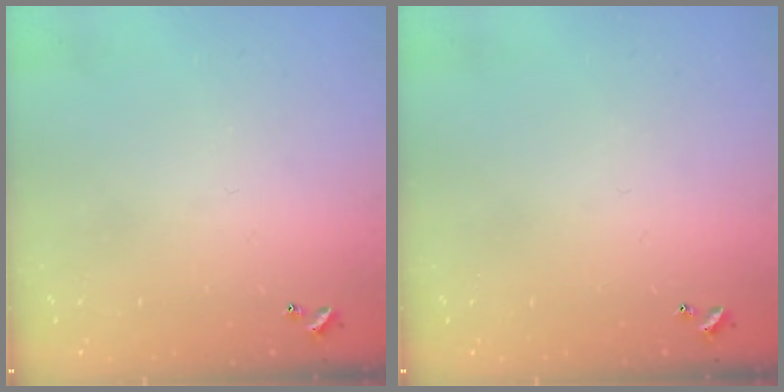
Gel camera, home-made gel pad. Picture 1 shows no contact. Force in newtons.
{"total": 0.0}